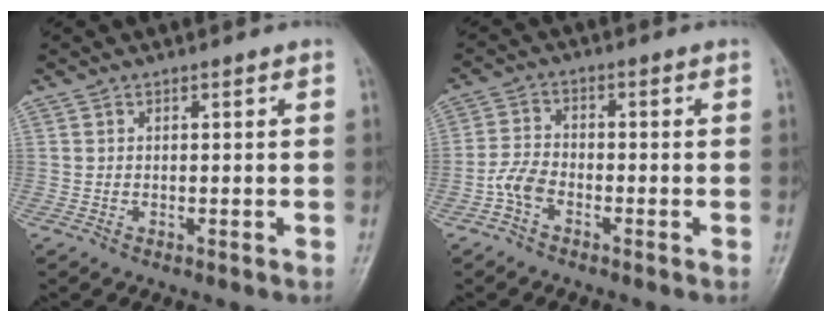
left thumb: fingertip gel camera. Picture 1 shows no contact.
{"total": 4.4, "force": [-2.4, 2.5, 2.6], "torque": [-0.052, 0.014, -0.055]}